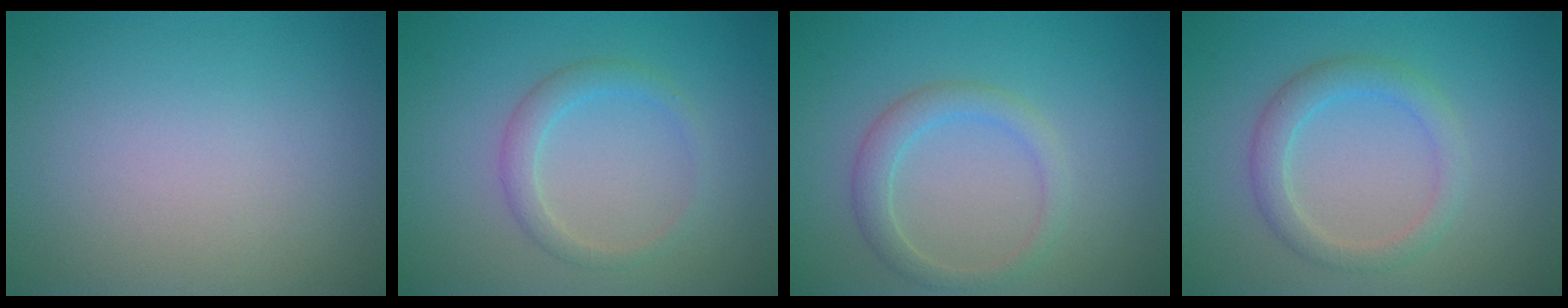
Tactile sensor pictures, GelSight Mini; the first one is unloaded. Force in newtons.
{"total": 2.0, "press": 2.0, "slide": 0.1}
{"total": 2.4, "press": 2.4, "slide": 0.1}
{"total": 2.7, "press": 2.7, "slide": 0.3}